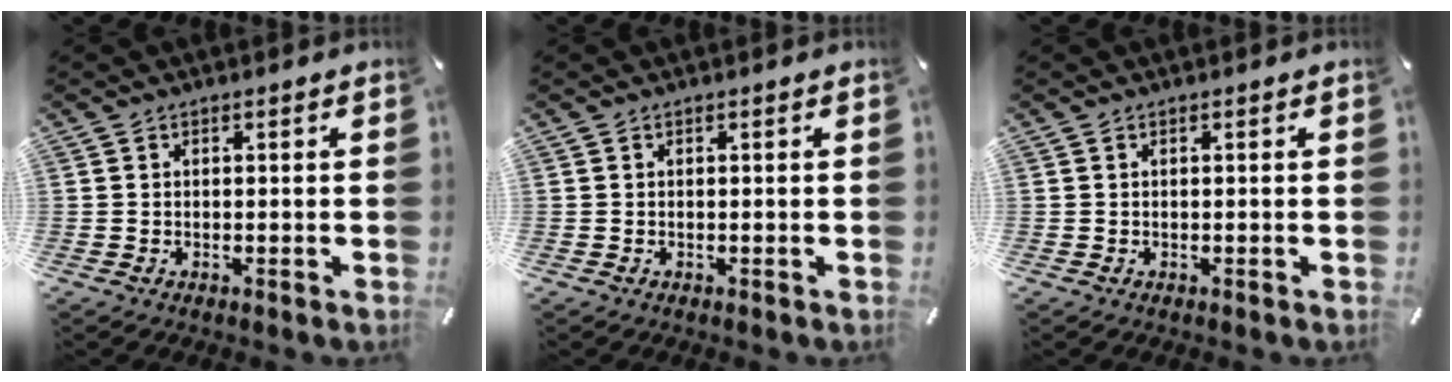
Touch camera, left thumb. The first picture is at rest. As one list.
[{"total": 0.0}, {"total": 0.0}]